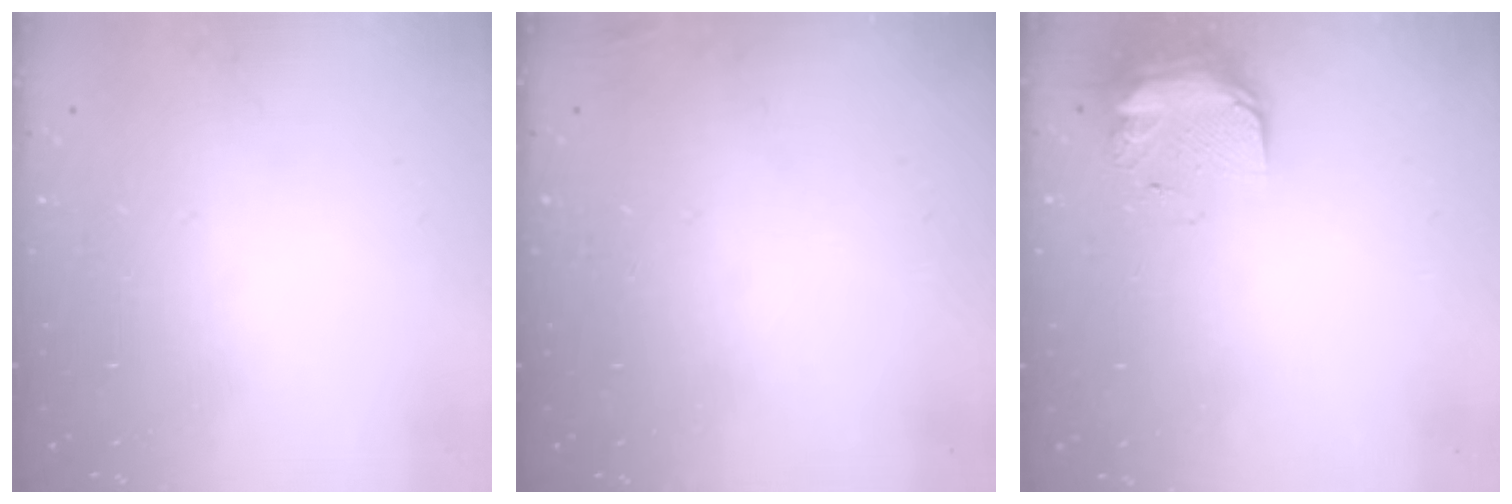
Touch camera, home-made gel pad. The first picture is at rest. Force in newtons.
{"total": 3.0, "press": 2.9, "slide": 1.0}
{"total": 9.1, "press": 9.0, "slide": 1.5}